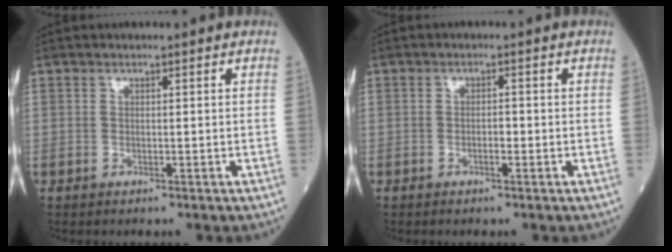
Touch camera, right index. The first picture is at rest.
{"total": 1.3, "force": [-0.5, 0.4, 1.2], "torque": [-0.018, 0.003, -0.010]}